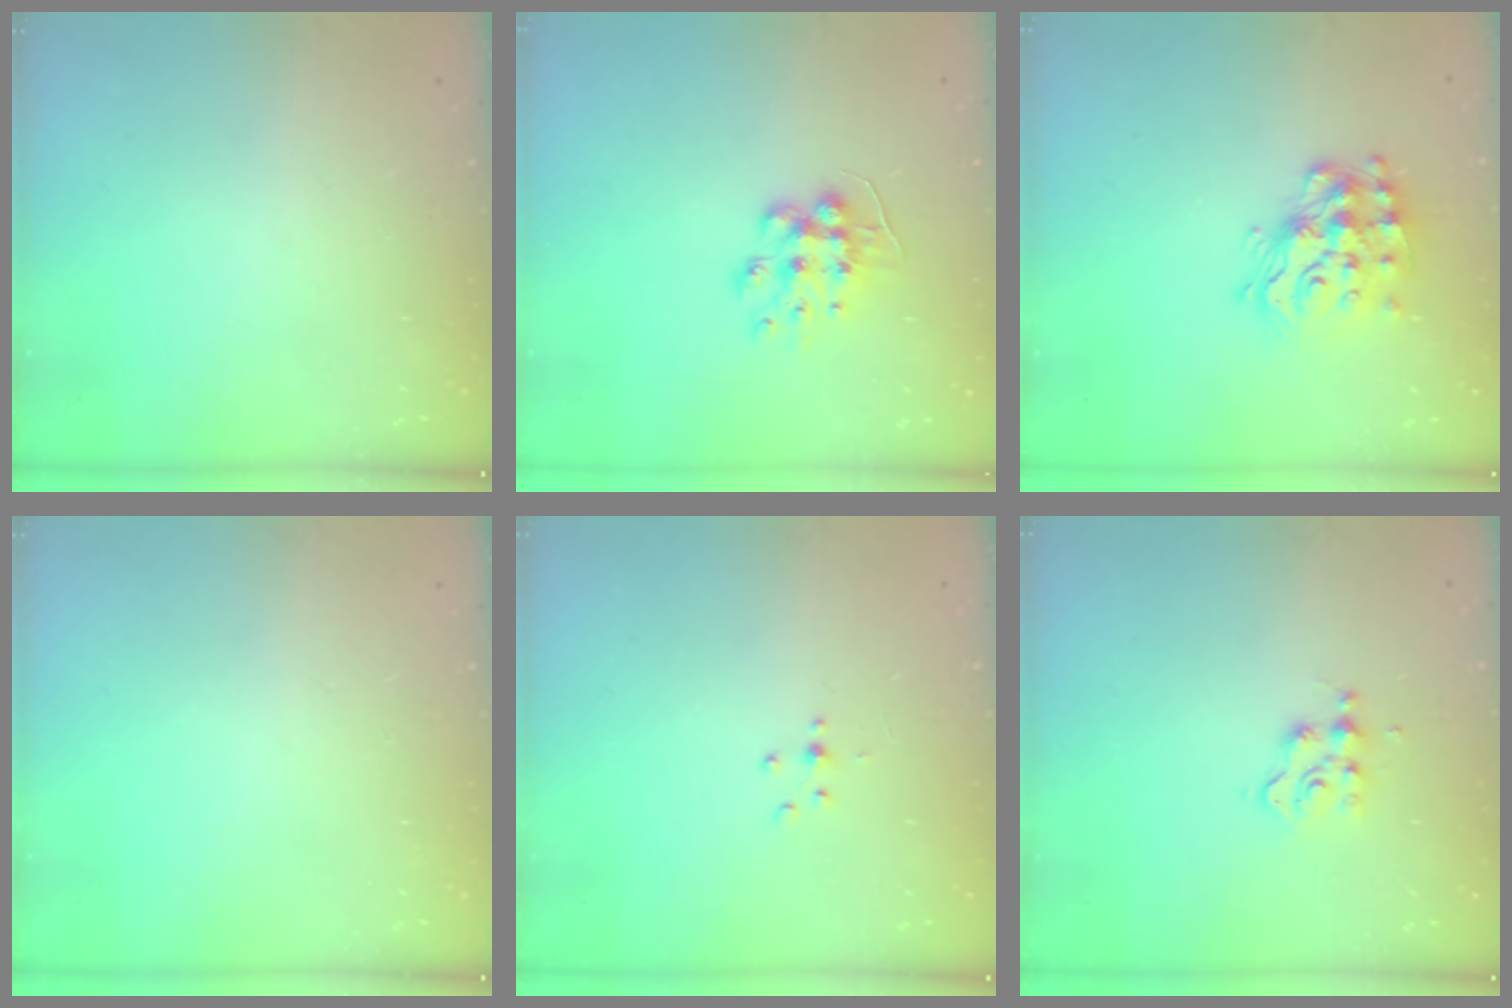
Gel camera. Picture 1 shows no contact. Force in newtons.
{"total": 9.4, "press": 9.3, "slide": 1.3}
{"total": 15.5, "press": 15.4, "slide": 1.3}
{"total": 0.0}
{"total": 2.2, "press": 2.1, "slide": 0.5}
{"total": 3.7, "press": 3.7, "slide": 0.3}